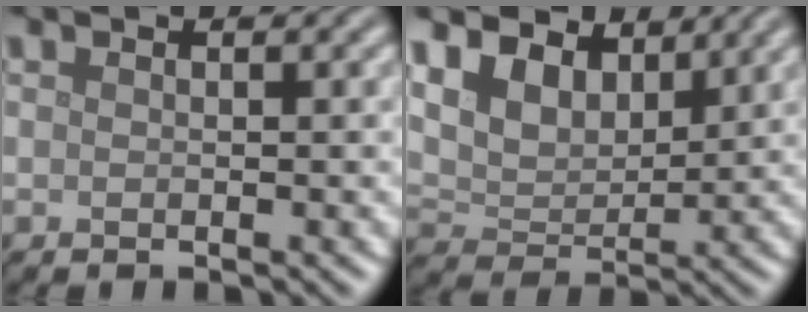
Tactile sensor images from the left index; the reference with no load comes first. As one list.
[{"total": 8.3, "force": [5.6, 4.6, 4.0], "torque": [-0.107, 0.000, 0.094]}]